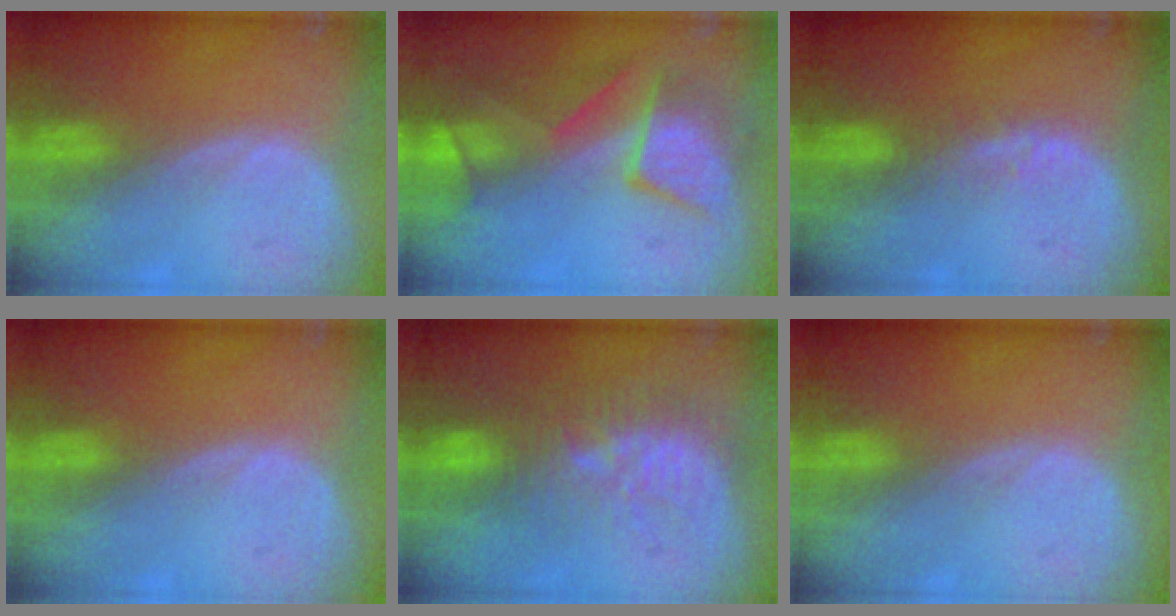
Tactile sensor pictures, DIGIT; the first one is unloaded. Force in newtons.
{"total": 9.1, "press": 8.5, "slide": 3.2}
{"total": 2.1, "press": 2.1, "slide": 0.2}
{"total": 0.0}
{"total": 9.3, "press": 8.9, "slide": 2.5}
{"total": 0.0}